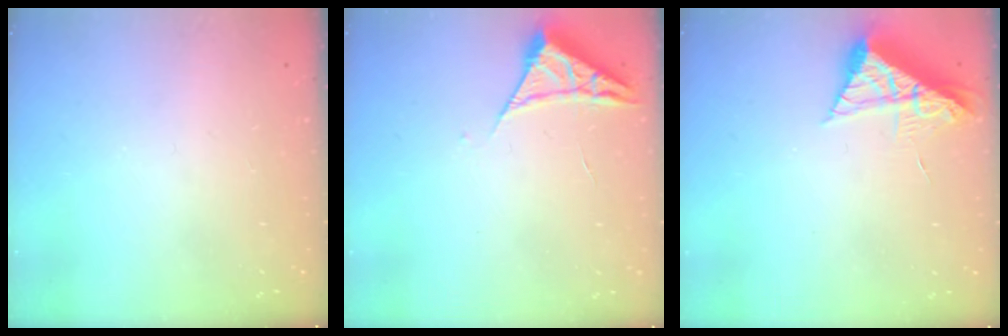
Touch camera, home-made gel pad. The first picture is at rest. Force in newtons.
{"total": 4.2, "press": 4.2, "slide": 0.5}
{"total": 7.9, "press": 7.8, "slide": 0.7}